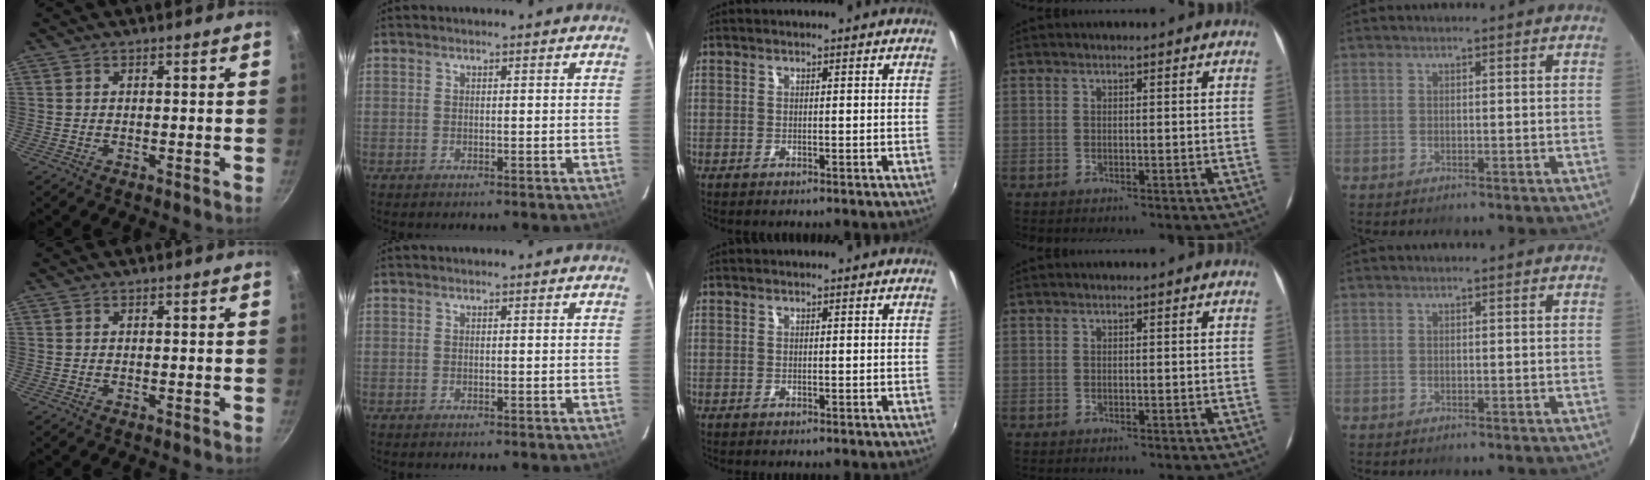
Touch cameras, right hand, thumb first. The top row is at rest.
{}